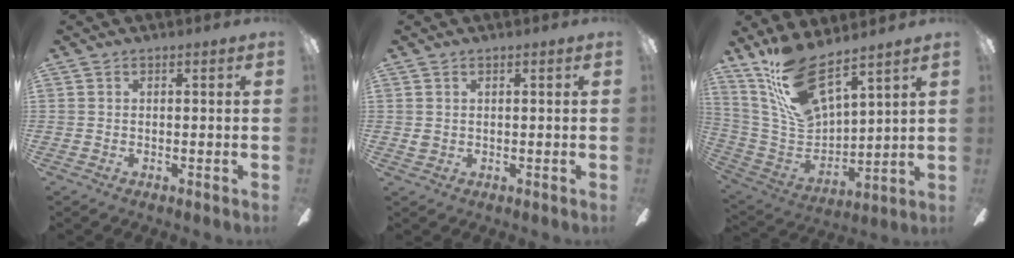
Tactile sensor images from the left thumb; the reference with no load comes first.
{"total": 1.3, "force": [0.6, 0.9, 0.7], "torque": [-0.015, 0.004, 0.010]}
{"total": 17.4, "force": [12.8, 6.0, 10.1], "torque": [-0.226, -0.081, 0.233]}